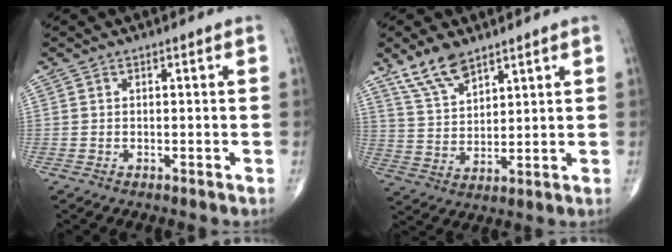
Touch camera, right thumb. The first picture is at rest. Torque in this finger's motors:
{"motor_torque": [0.06, 0.17, 0.67, 0.70, 0.05]}